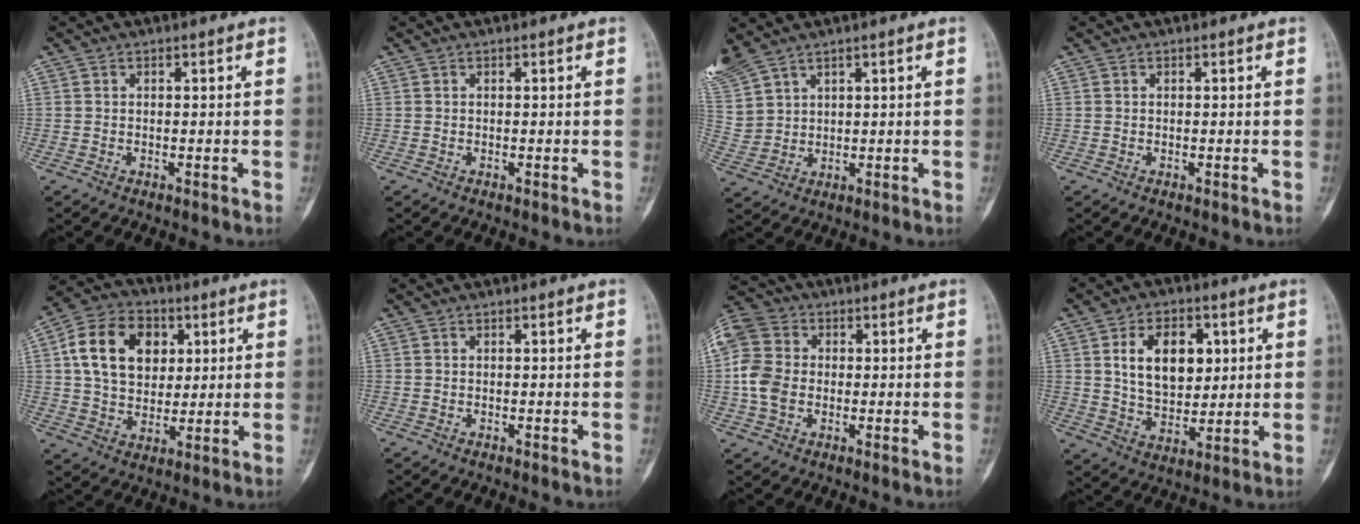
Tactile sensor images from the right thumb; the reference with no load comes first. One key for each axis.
{"total": 0.0}
{"total": 9.8, "fx": 7.0, "fy": 5.5, "fz": 4.2, "tx": -0.113, "ty": -0.010, "tz": 0.160}
{"total": 0.0}
{"total": 15.5, "fx": 4.1, "fy": 11.3, "fz": 9.8, "tx": -0.144, "ty": 0.002, "tz": 0.069}
{"total": 0.0}
{"total": 9.6, "fx": -0.5, "fy": 7.6, "fz": 5.8, "tx": -0.121, "ty": 0.017, "tz": -0.019}
{"total": 13.4, "fx": 3.4, "fy": 8.7, "fz": 9.5, "tx": -0.121, "ty": -0.012, "tz": 0.066}